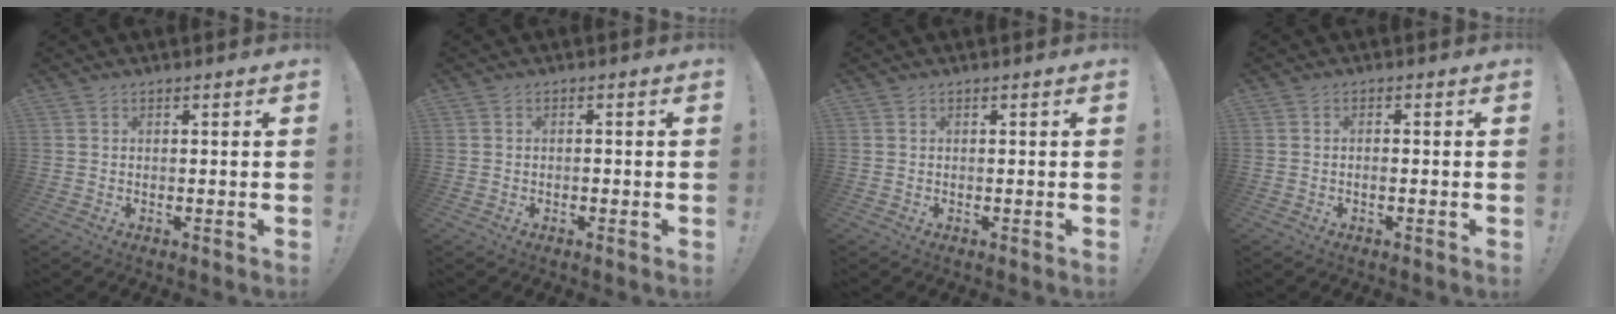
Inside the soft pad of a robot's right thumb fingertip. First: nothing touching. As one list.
[{"total": 0.7, "force": [-0.6, 0.2, 0.3], "torque": [-0.004, 0.001, -0.010]}, {"total": 0.0}, {"total": 1.2, "force": [-0.6, 0.2, 1.1], "torque": [-0.018, 0.001, -0.011]}]